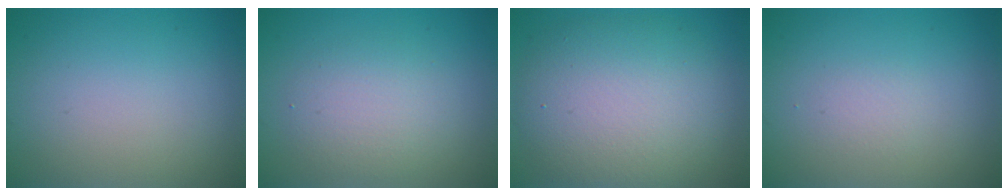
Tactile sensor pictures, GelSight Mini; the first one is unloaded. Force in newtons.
{"total": 3.1, "press": 3.1, "slide": 0.1}
{"total": 9.0, "press": 9.0, "slide": 0.2}
{"total": 1.0, "press": 1.0, "slide": 0.1}